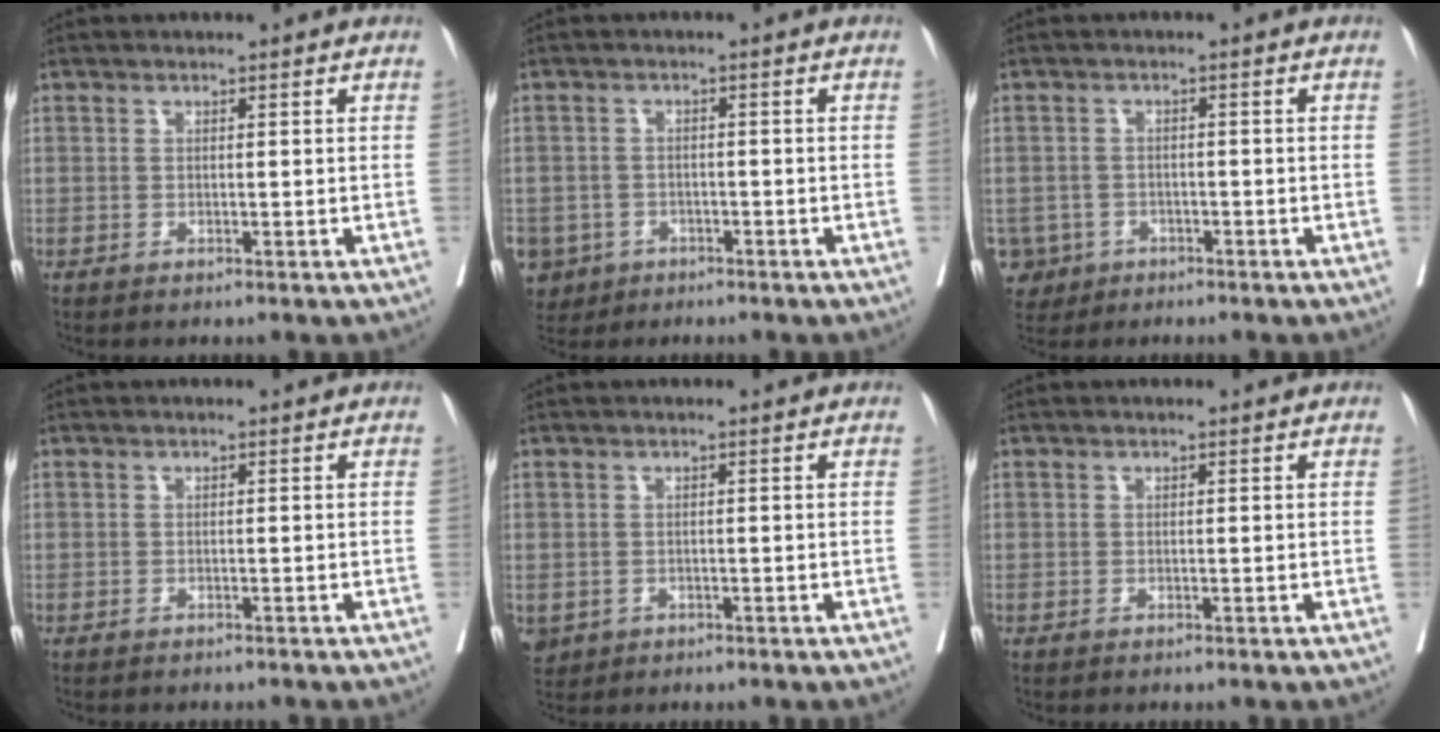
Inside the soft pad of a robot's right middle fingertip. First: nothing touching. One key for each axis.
{"total": 6.8, "fx": -3.5, "fy": 5.8, "fz": 0.8, "tx": -0.035, "ty": 0.007, "tz": -0.055}
{"total": 5.0, "fx": -2.4, "fy": 4.4, "fz": -0.1, "tx": -0.010, "ty": 0.009, "tz": -0.038}
{"total": 2.5, "fx": -2.3, "fy": 0.5, "fz": 0.9, "tx": -0.014, "ty": -0.002, "tz": -0.028}
{"total": 4.0, "fx": -1.8, "fy": 3.4, "fz": 1.0, "tx": -0.019, "ty": 0.000, "tz": -0.024}
{"total": 0.0}